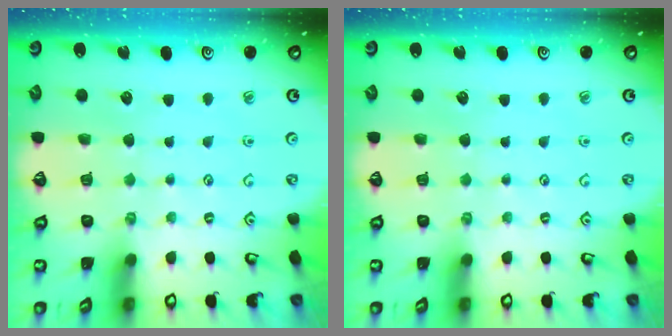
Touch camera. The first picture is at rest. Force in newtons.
{"total": 0.0}